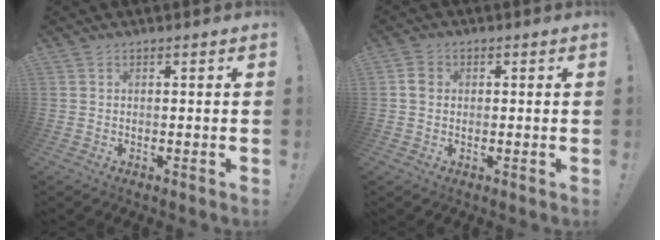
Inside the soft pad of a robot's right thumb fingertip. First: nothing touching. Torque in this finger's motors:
{"motor_torque": [-0.24, 0.16, 0.06, -0.19, -0.03]}